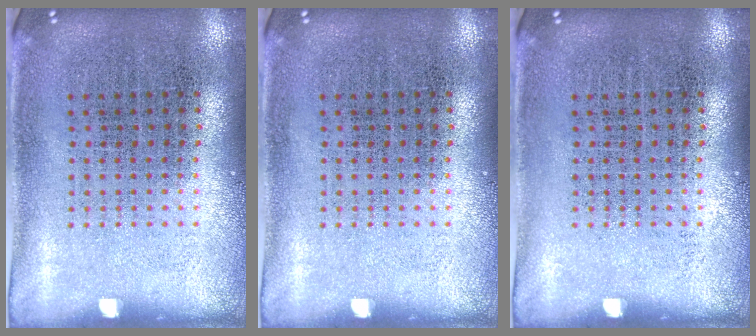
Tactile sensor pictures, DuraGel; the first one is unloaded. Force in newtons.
{"total": 0.0}
{"total": 0.0}